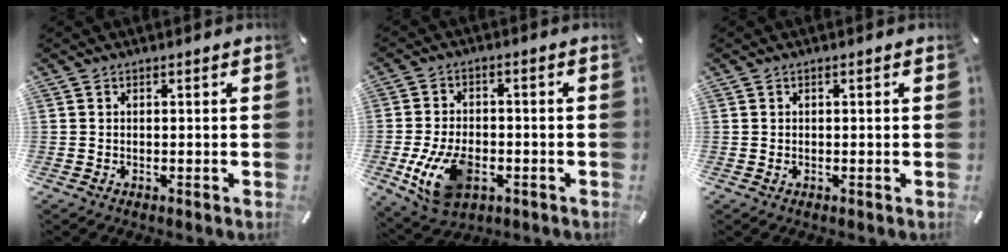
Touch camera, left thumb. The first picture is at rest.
{"total": 12.3, "force": [-3.7, 7.8, 8.7], "torque": [-0.167, -0.002, -0.064]}
{"total": 0.7, "force": [0.0, 0.3, 0.6], "torque": [-0.013, 0.000, -0.001]}